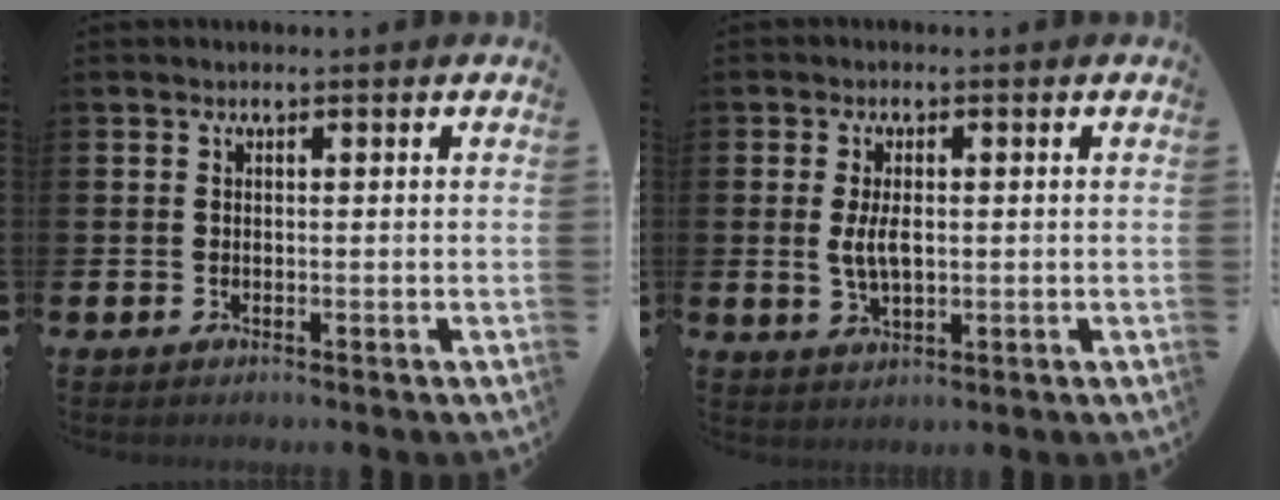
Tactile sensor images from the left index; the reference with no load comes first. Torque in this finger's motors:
{"motor_torque": [0.32, 0.08, 0.13, 0.11]}